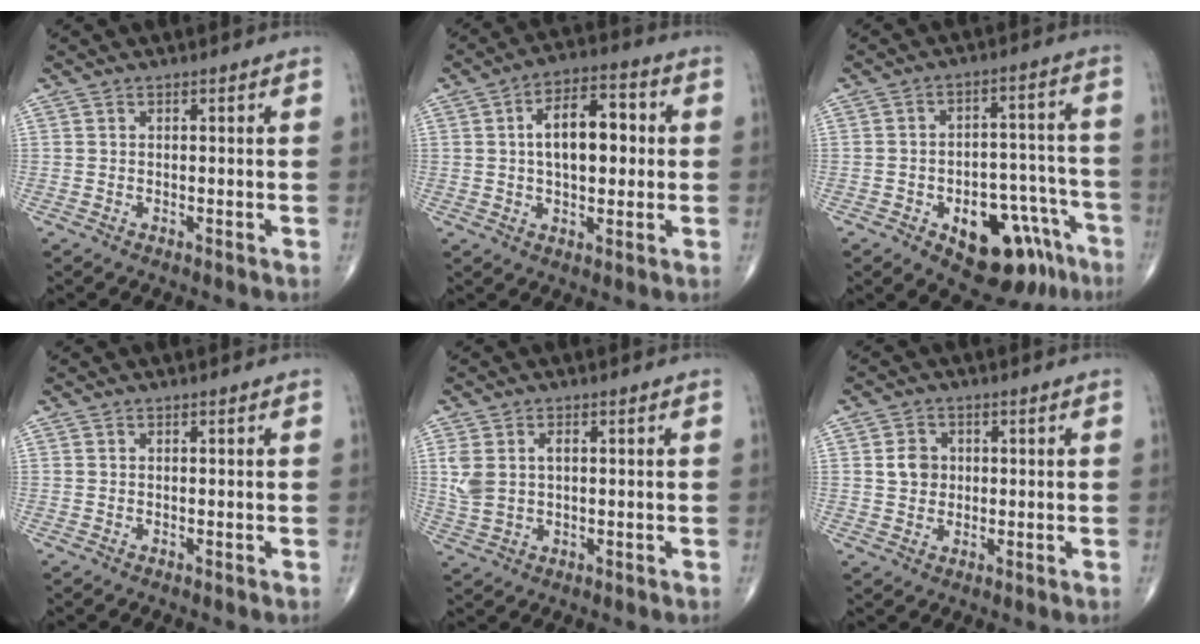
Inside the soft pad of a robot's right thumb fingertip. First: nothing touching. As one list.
[{"total": 11.7, "force": [1.2, 6.3, 9.8], "torque": [-0.134, 0.020, 0.015]}, {"total": 15.9, "force": [-8.4, 8.6, 10.4], "torque": [-0.101, 0.068, -0.108]}, {"total": 0.0}, {"total": 6.0, "force": [1.1, 3.8, 4.5], "torque": [-0.106, 0.009, 0.028]}, {"total": 4.2, "force": [0.6, 3.6, 2.0], "torque": [-0.017, 0.000, 0.008]}]